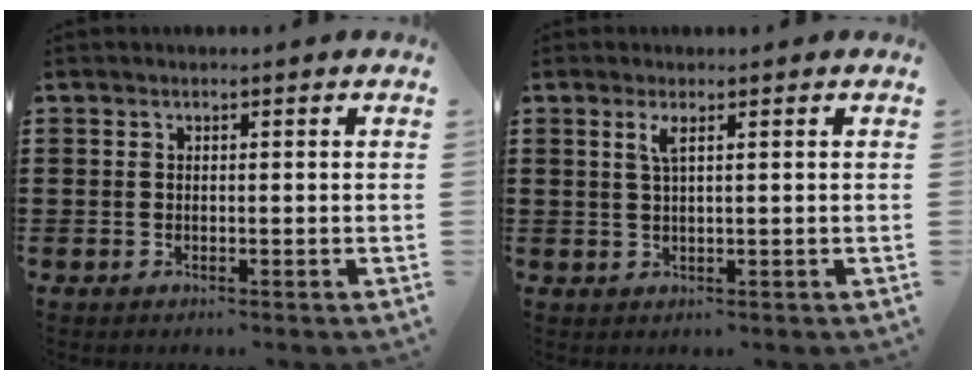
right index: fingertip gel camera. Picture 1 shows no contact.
{"total": 2.0, "force": [0.8, 0.1, 1.8], "torque": [-0.039, 0.001, 0.013]}